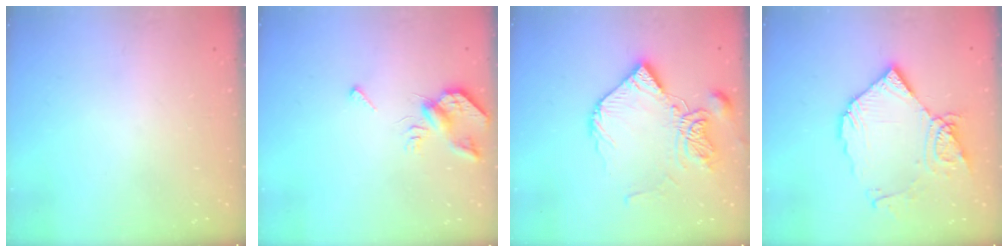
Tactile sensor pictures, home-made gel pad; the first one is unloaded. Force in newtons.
{"total": 5.5, "press": 5.4, "slide": 1.0}
{"total": 14.0, "press": 13.9, "slide": 1.8}
{"total": 15.0, "press": 14.9, "slide": 1.9}